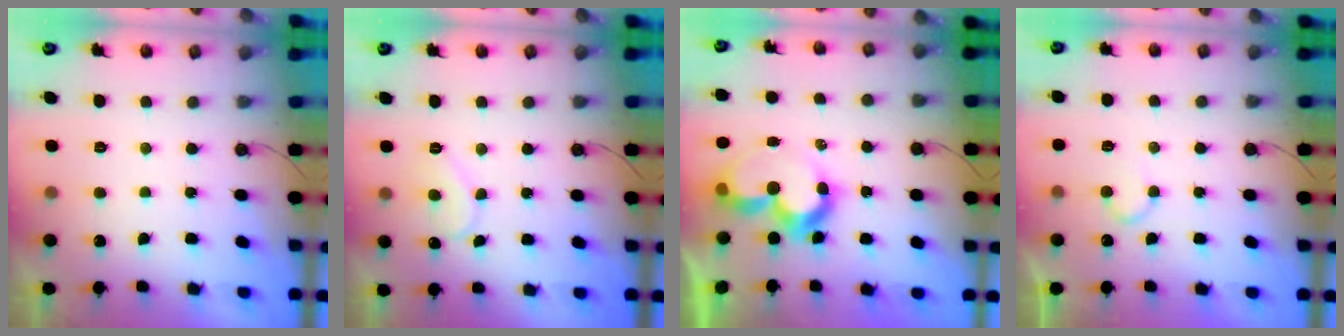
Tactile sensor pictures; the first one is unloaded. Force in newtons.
{"total": 8.1, "press": 8.0, "slide": 0.3}
{"total": 9.7, "press": 9.7, "slide": 0.9}
{"total": 5.0, "press": 5.0, "slide": 0.4}